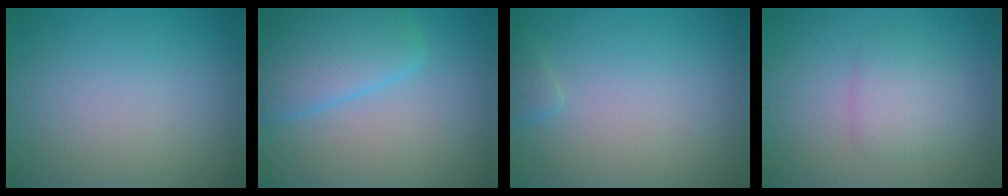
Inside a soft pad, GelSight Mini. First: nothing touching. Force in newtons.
{"total": 5.2, "press": 5.2, "slide": 0.3}
{"total": 0.9, "press": 0.9, "slide": 0.1}
{"total": 2.5, "press": 2.5, "slide": 0.3}